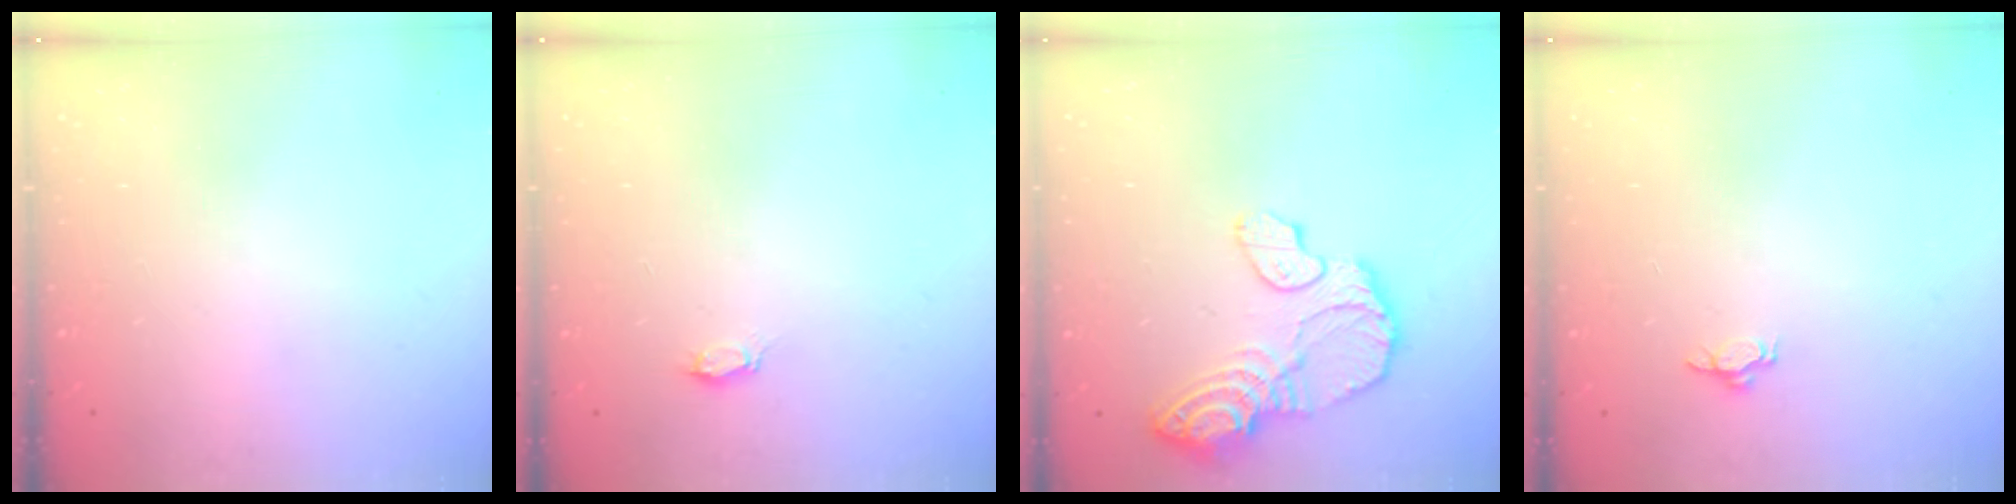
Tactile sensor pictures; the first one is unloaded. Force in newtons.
{"total": 2.1, "press": 2.1, "slide": 0.3}
{"total": 15.4, "press": 15.3, "slide": 1.4}
{"total": 2.7, "press": 2.6, "slide": 1.0}